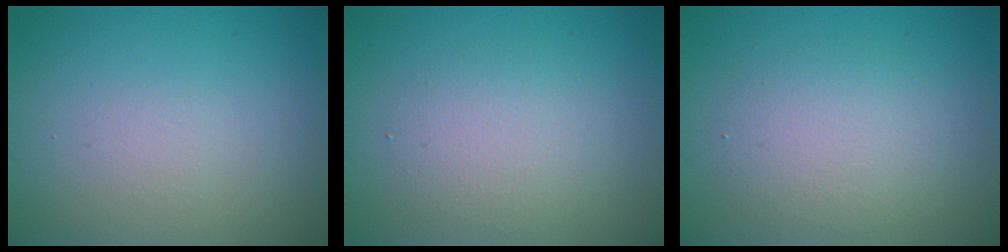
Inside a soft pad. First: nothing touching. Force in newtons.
{"total": 2.8, "press": 2.8, "slide": 0.2}
{"total": 3.4, "press": 3.4, "slide": 0.4}